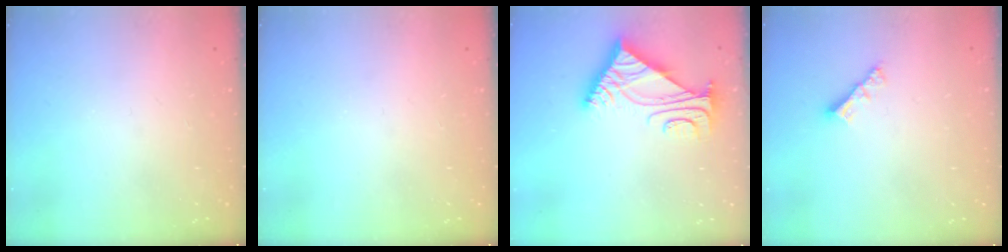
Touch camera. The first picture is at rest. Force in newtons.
{"total": 0.0}
{"total": 5.5, "press": 5.4, "slide": 0.7}
{"total": 3.5, "press": 3.5, "slide": 0.2}